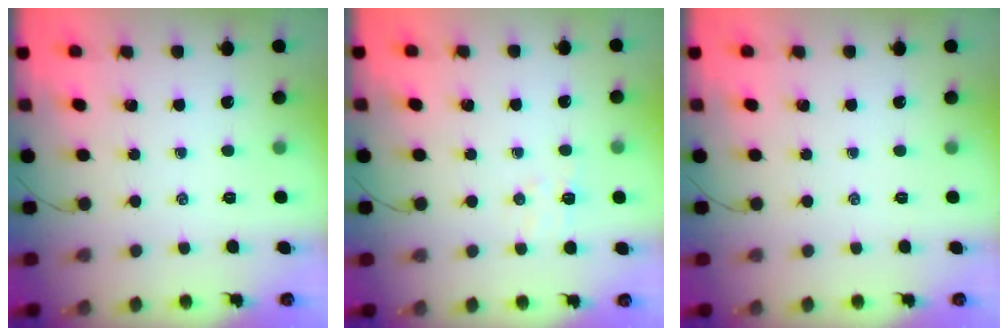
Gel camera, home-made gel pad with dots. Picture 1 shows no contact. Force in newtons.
{"total": 5.4, "press": 5.3, "slide": 1.0}
{"total": 0.0}